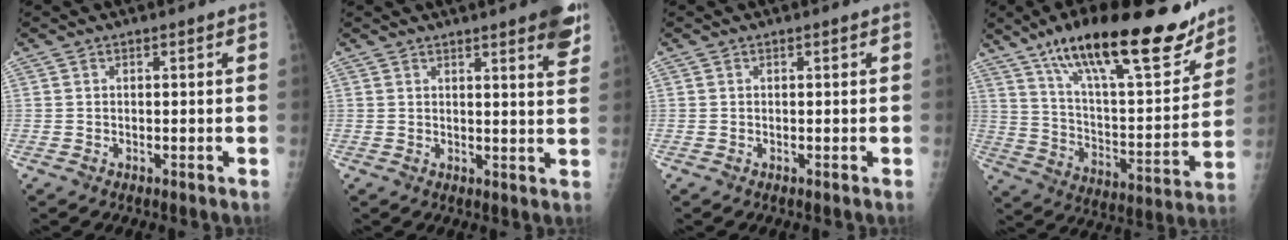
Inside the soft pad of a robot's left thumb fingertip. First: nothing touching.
{"total": 8.0, "force": [5.0, 1.1, 6.1], "torque": [-0.063, -0.018, 0.056]}
{"total": 0.0}
{"total": 27.3, "force": [18.6, 7.9, 18.3], "torque": [-0.251, -0.064, 0.303]}